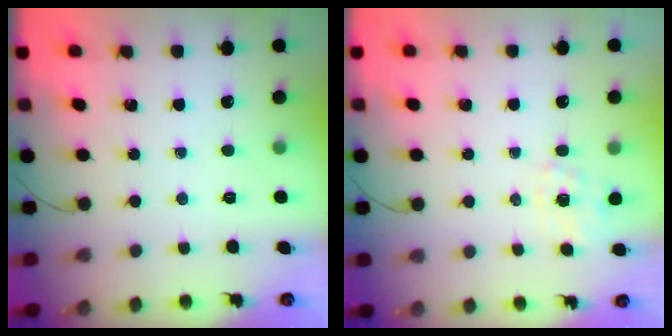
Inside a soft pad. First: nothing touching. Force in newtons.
{"total": 0.9, "press": 0.2, "slide": 0.9}